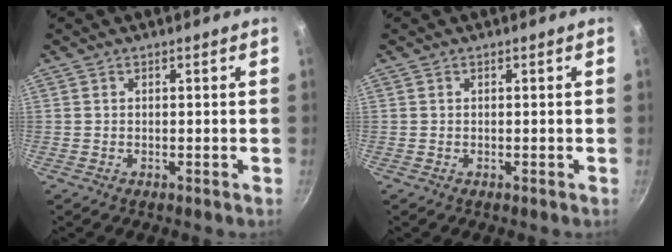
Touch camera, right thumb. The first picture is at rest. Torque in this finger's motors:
{"motor_torque": [0.00, 0.00, 0.00, 0.00, 0.00]}